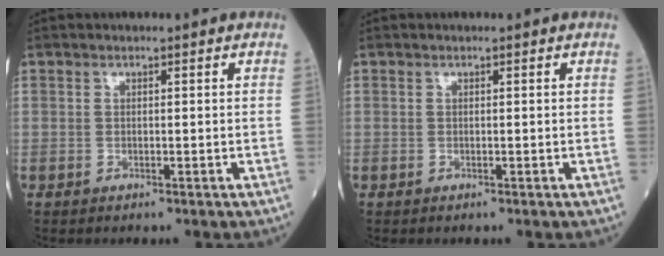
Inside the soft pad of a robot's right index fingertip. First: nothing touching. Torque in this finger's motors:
{"motor_torque": [0.00, 0.00, 0.00, 0.00]}